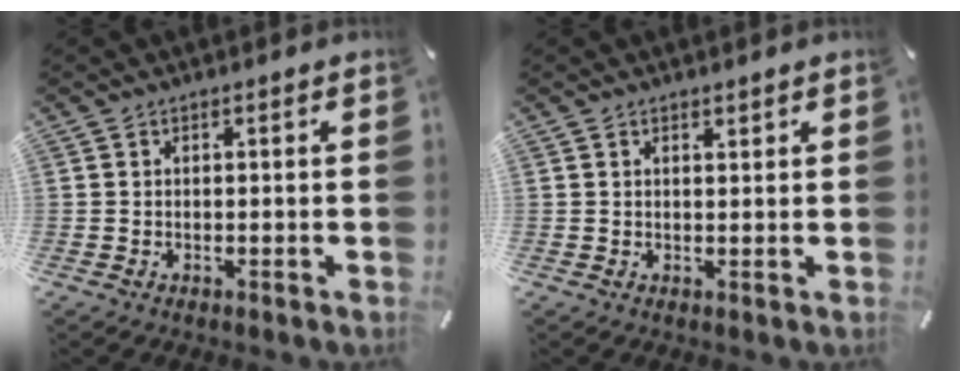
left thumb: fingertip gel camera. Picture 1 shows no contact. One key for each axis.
{"total": 1.0, "fx": 0.9, "fy": 0.3, "fz": 0.3, "tx": -0.006, "ty": -0.001, "tz": 0.016}